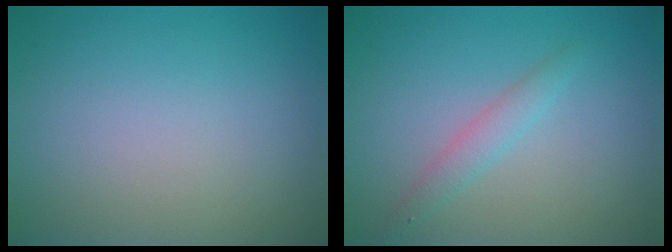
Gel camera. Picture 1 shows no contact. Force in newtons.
{"total": 1.7, "press": 1.7, "slide": 0.0}